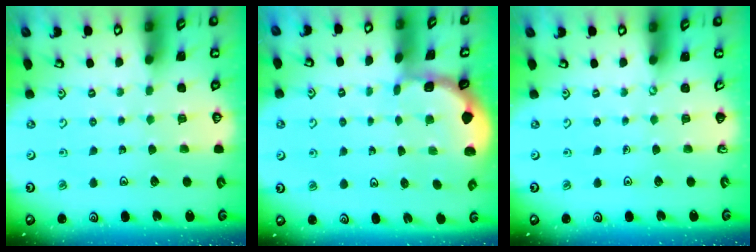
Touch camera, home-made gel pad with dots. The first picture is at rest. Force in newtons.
{"total": 2.6, "press": 2.6, "slide": 0.3}
{"total": 0.0}